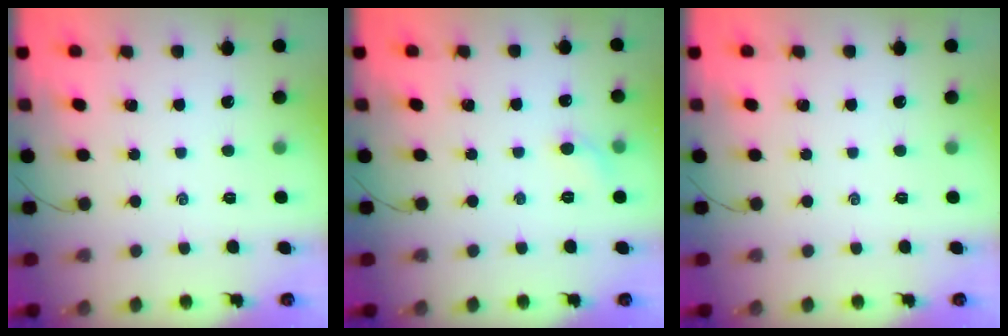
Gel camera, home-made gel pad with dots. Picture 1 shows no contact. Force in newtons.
{"total": 5.0, "press": 4.8, "slide": 1.6}
{"total": 0.0}